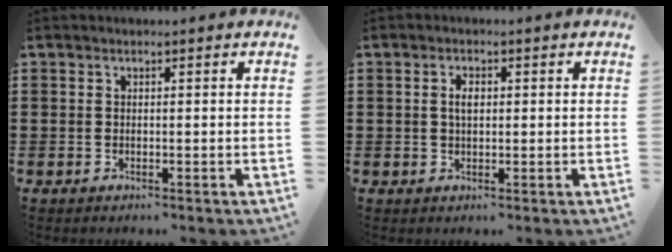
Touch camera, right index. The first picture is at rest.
{"total": 2.0, "force": [0.4, 0.9, 1.7], "torque": [-0.036, 0.006, 0.004]}